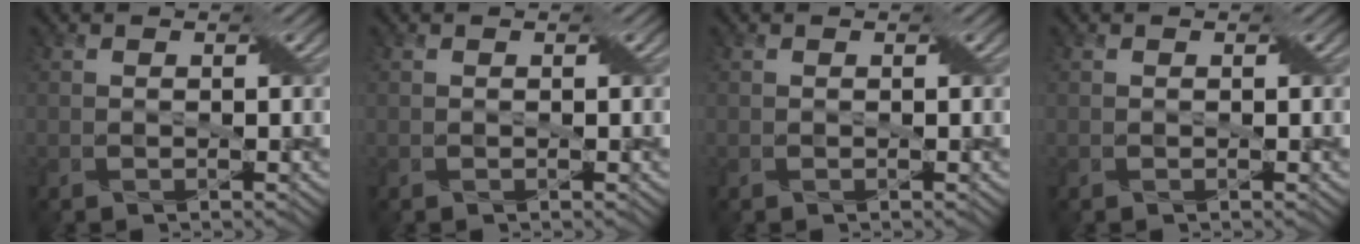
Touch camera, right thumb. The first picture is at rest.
{"total": 0.0}
{"total": 0.0}
{"total": 0.0}